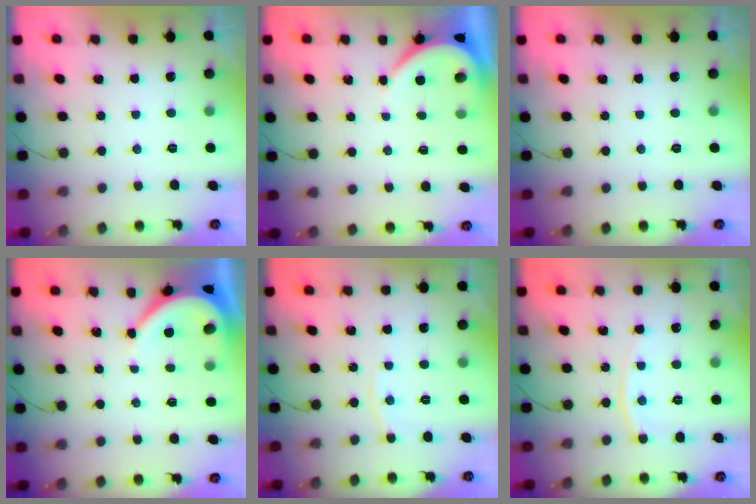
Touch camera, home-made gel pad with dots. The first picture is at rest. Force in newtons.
{"total": 3.9, "press": 3.9, "slide": 0.5}
{"total": 0.0}
{"total": 6.2, "press": 6.1, "slide": 0.7}
{"total": 2.9, "press": 2.8, "slide": 0.4}
{"total": 7.0, "press": 7.0, "slide": 0.9}